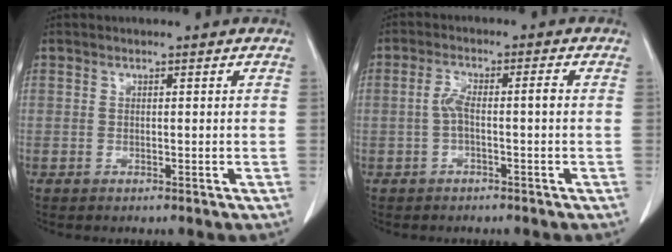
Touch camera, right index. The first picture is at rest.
{"total": 3.9, "force": [-0.6, 0.8, 3.8], "torque": [-0.078, 0.019, -0.009]}